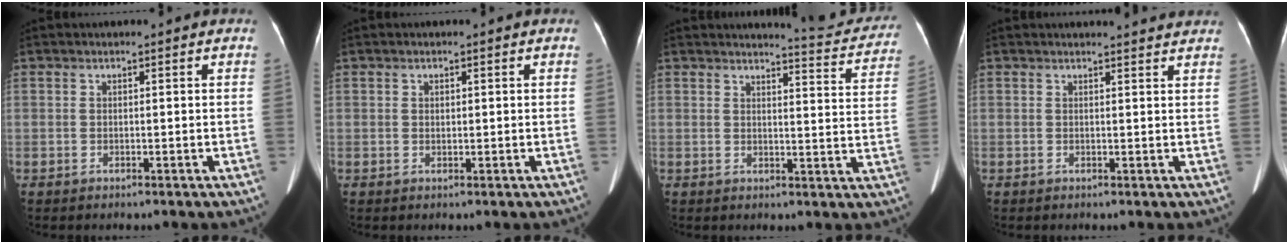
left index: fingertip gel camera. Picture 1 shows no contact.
{"total": 0.8, "force": [0.1, 0.7, 0.5], "torque": [-0.013, -0.001, 0.004]}
{"total": 8.8, "force": [8.7, 0.3, 0.9], "torque": [-0.005, -0.036, 0.088]}
{"total": 5.3, "force": [5.2, 0.4, 1.1], "torque": [-0.013, 0.008, 0.046]}